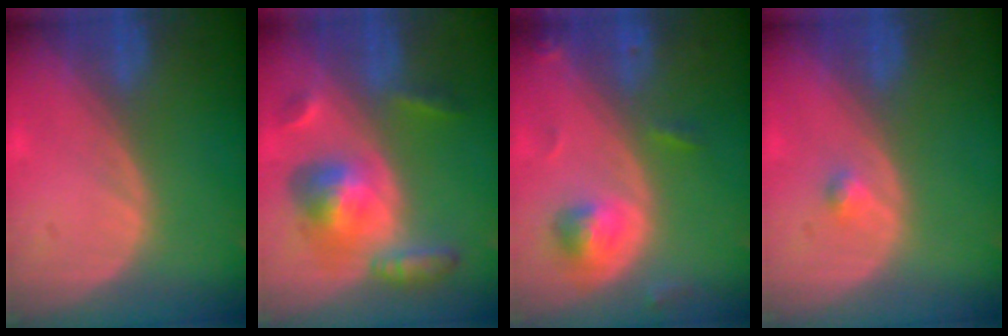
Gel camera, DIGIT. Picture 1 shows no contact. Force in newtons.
{"total": 8.1, "press": 8.1, "slide": 0.5}
{"total": 4.8, "press": 4.6, "slide": 1.1}
{"total": 1.3, "press": 1.1, "slide": 0.7}